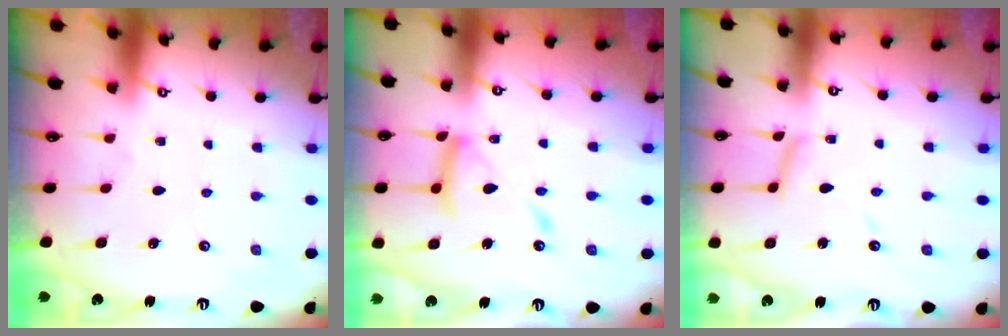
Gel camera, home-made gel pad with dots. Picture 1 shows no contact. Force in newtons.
{"total": 14.4, "press": 14.3, "slide": 1.3}
{"total": 6.9, "press": 6.9, "slide": 0.3}